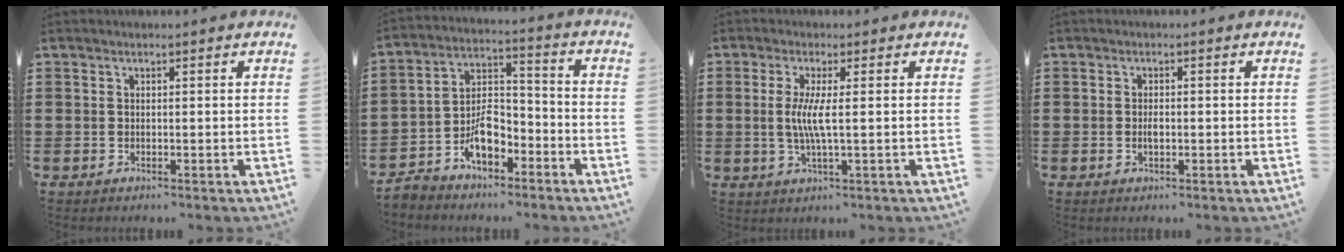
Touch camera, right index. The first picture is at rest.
{"total": 7.4, "force": [-4.8, 3.8, 4.1], "torque": [-0.079, 0.015, -0.091]}
{"total": 4.5, "force": [0.1, 0.0, 4.5], "torque": [-0.099, -0.013, -0.005]}
{"total": 1.5, "force": [-0.2, 0.7, 1.3], "torque": [-0.025, 0.002, -0.004]}